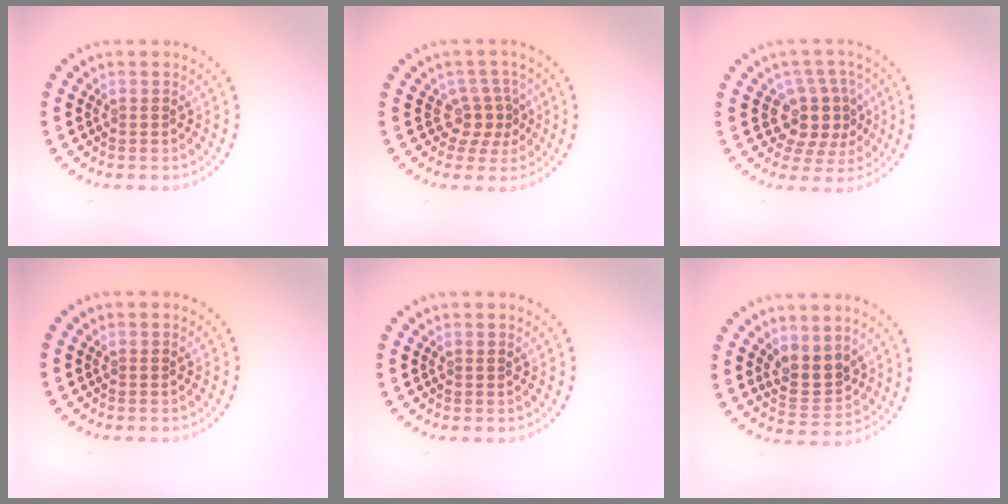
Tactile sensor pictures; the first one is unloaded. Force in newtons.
{"total": 2.5, "press": 1.7, "slide": 1.8}
{"total": 3.9, "press": 3.3, "slide": 2.2}
{"total": 0.0}
{"total": 0.0}
{"total": 3.0, "press": 2.7, "slide": 1.2}